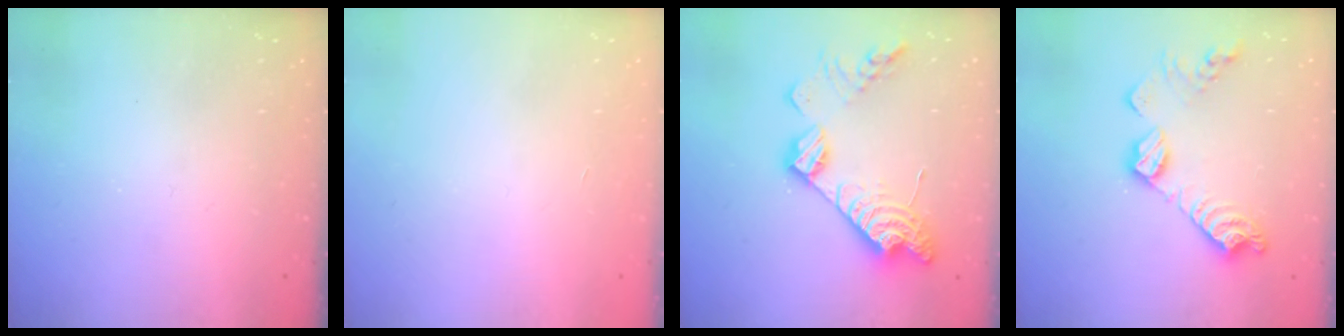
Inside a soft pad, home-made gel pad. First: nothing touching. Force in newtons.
{"total": 0.9, "press": 0.9, "slide": 0.2}
{"total": 18.0, "press": 18.0, "slide": 1.1}
{"total": 13.8, "press": 13.8, "slide": 0.9}